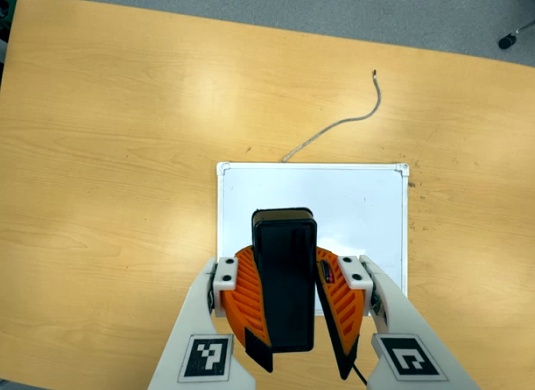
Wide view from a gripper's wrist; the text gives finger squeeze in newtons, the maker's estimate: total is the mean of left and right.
{"total": 13.2, "left": 12.4, "right": 14.1}